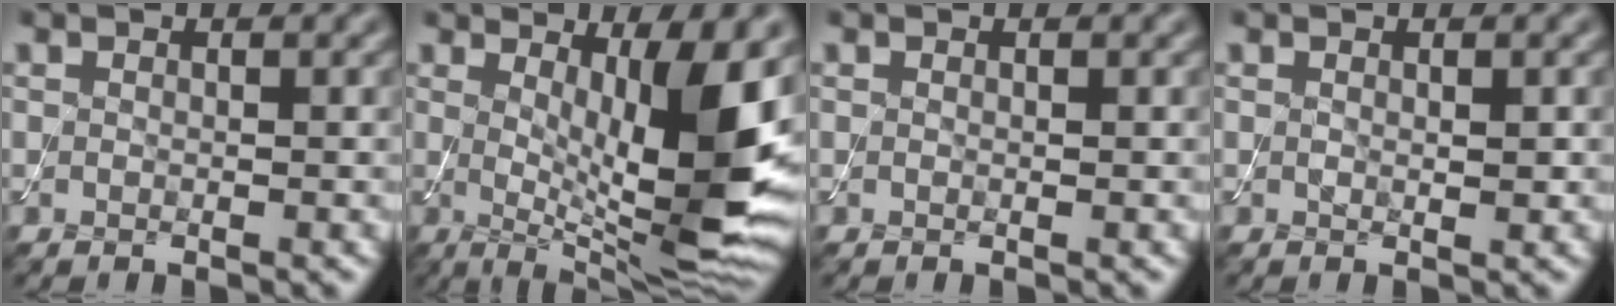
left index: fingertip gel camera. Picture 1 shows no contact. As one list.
[{"total": 11.5, "force": [1.5, 3.3, 11.0], "torque": [-0.156, -0.022, 0.030]}, {"total": 0.0}, {"total": 0.8, "force": [0.1, 0.4, 0.7], "torque": [-0.012, -0.001, 0.002]}]